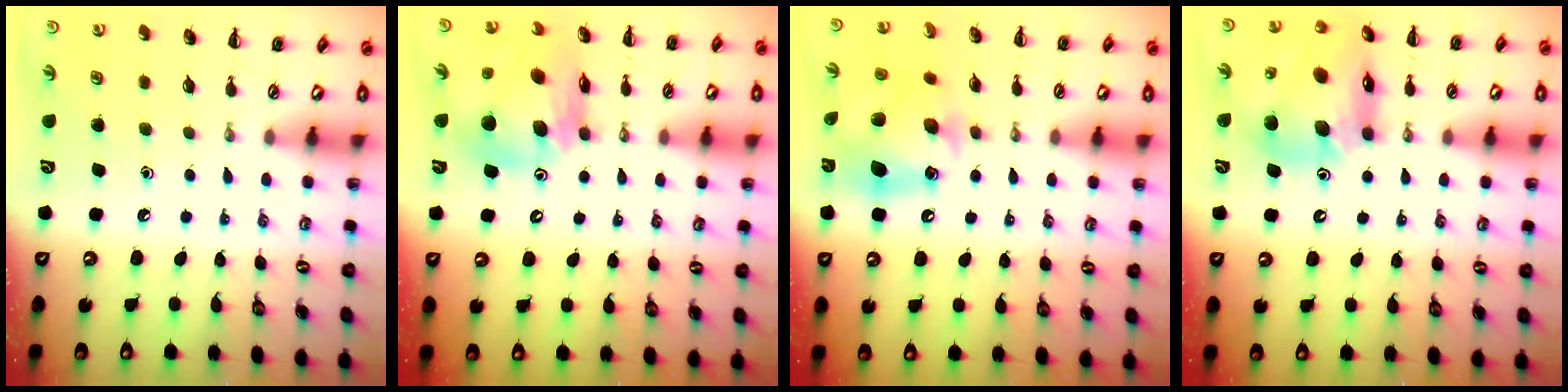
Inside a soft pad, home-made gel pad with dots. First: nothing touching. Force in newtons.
{"total": 13.2, "press": 12.7, "slide": 3.8}
{"total": 13.1, "press": 13.0, "slide": 1.7}
{"total": 17.5, "press": 17.1, "slide": 4.0}